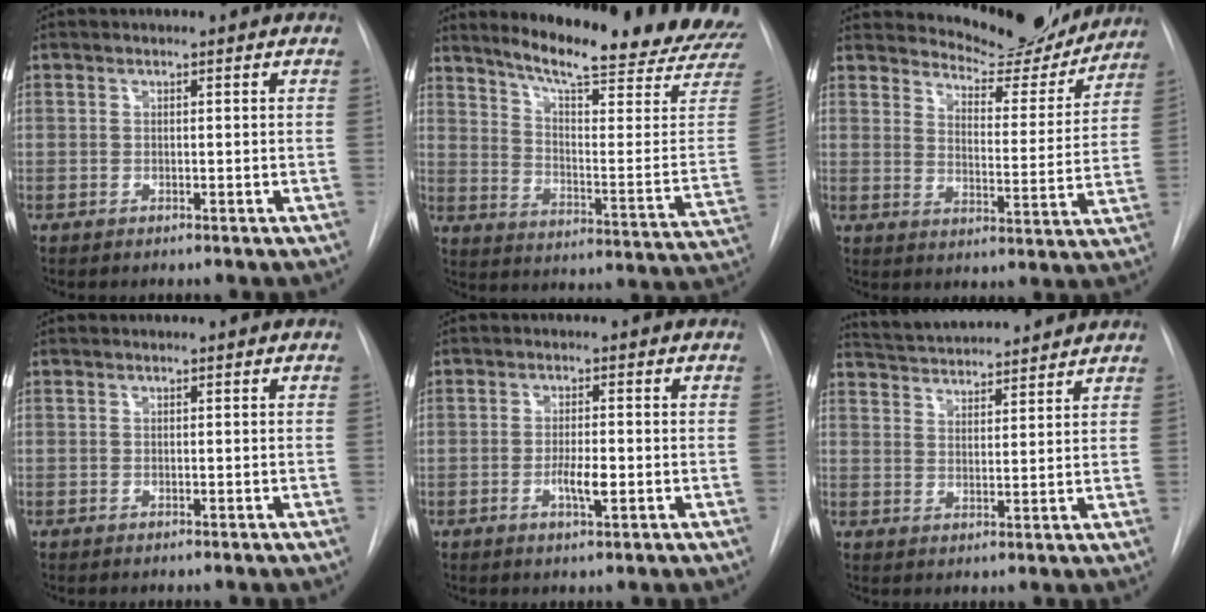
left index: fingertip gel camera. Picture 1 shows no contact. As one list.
[{"total": 23.6, "force": [21.5, 0.4, 9.7], "torque": [-0.143, -0.116, 0.271]}, {"total": 13.5, "force": [13.0, 3.2, 2.3], "torque": [-0.022, -0.030, 0.165]}, {"total": 0.0}, {"total": 3.2, "force": [-0.9, 0.6, 3.1], "torque": [-0.056, -0.001, -0.013]}, {"total": 12.7, "force": [12.0, 1.5, 3.7], "torque": [-0.065, 0.024, 0.181]}]